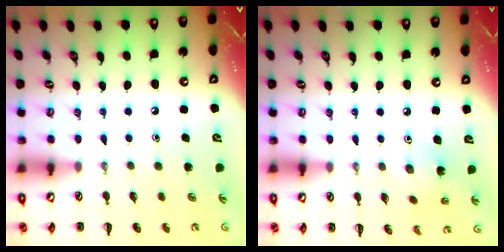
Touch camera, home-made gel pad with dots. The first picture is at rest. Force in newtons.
{"total": 2.7, "press": 2.5, "slide": 0.9}